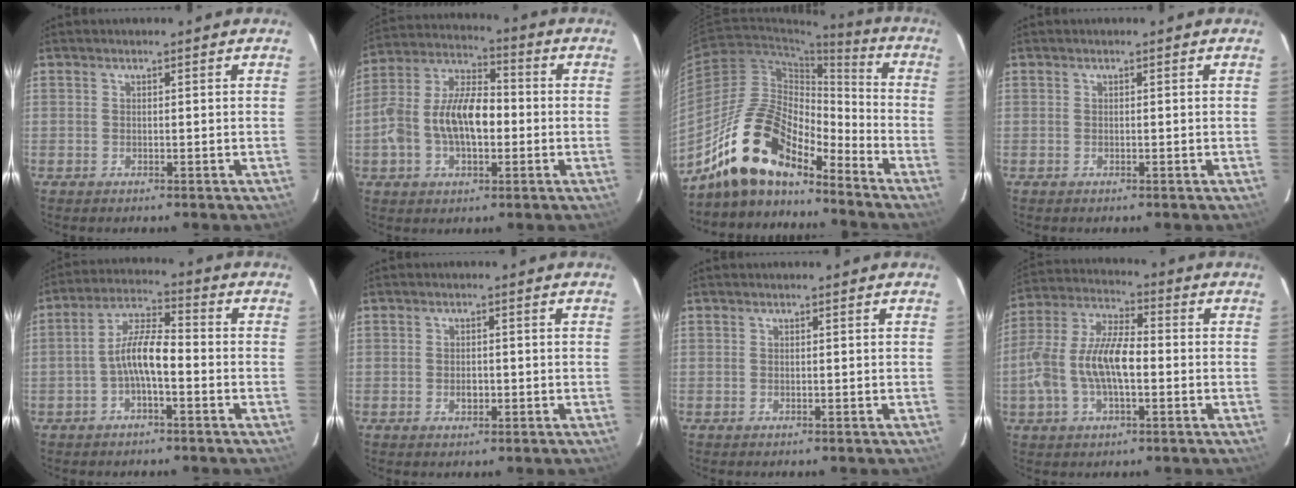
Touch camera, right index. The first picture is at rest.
{"total": 13.6, "force": [-2.1, 7.5, 11.2], "torque": [-0.225, 0.018, -0.040]}
{"total": 17.0, "force": [-13.6, 5.8, 8.4], "torque": [-0.154, 0.013, -0.258]}
{"total": 0.0}
{"total": 7.1, "force": [-2.4, 2.0, 6.4], "torque": [-0.133, 0.017, -0.045]}
{"total": 2.2, "force": [-0.7, 1.6, 1.4], "torque": [-0.024, 0.002, -0.011]}
{"total": 0.0}
{"total": 13.1, "force": [-2.3, 5.7, 11.5], "torque": [-0.243, 0.010, -0.043]}